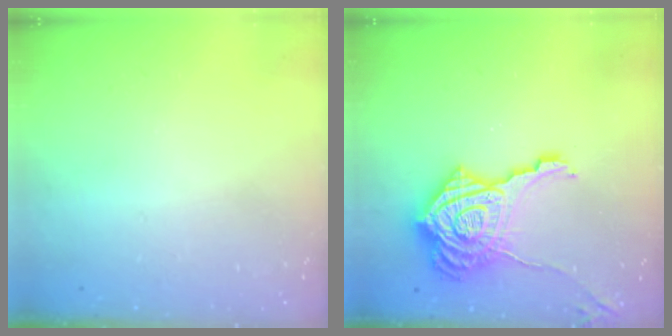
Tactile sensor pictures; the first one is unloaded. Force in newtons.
{"total": 23.1, "press": 23.0, "slide": 2.2}